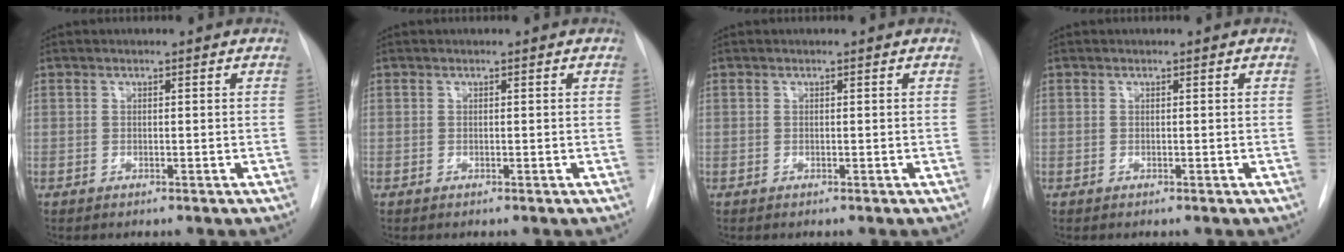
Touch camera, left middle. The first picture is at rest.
{"total": 0.0}
{"total": 0.0}
{"total": 0.0}